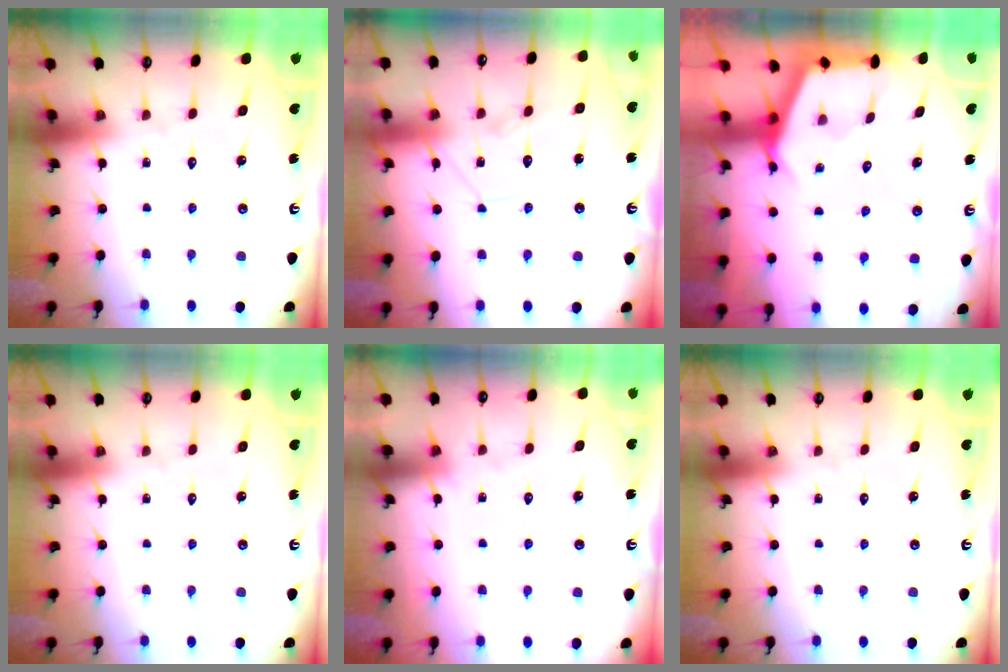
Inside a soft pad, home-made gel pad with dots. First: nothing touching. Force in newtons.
{"total": 10.4, "press": 10.4, "slide": 0.8}
{"total": 3.1, "press": 3.1, "slide": 0.3}
{"total": 0.0}
{"total": 3.8, "press": 3.7, "slide": 0.6}
{"total": 0.0}